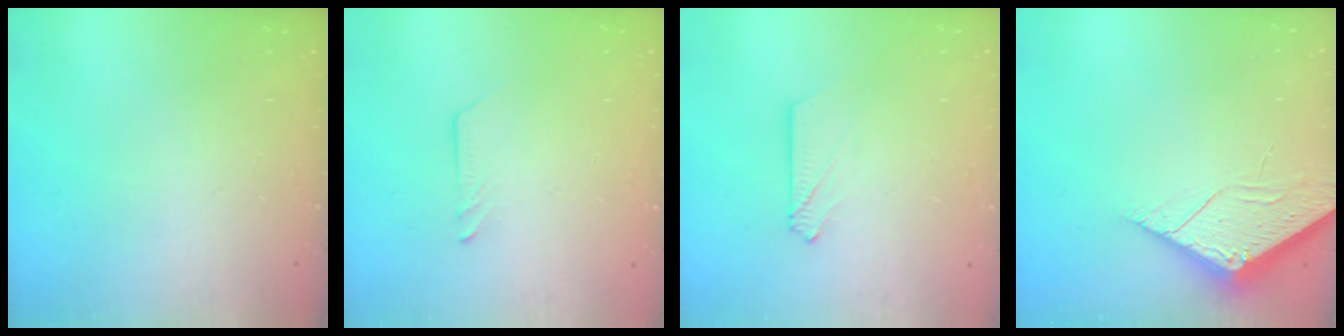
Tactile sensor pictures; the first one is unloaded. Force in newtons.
{"total": 1.2, "press": 1.2, "slide": 0.1}
{"total": 3.0, "press": 3.0, "slide": 0.4}
{"total": 4.0, "press": 3.9, "slide": 0.4}